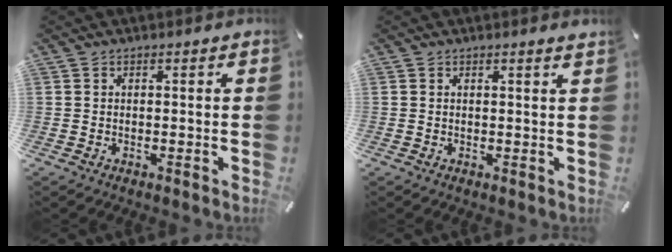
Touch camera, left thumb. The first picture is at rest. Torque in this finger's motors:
{"motor_torque": [0.01, 0.00, 0.00, -0.03, 0.00]}